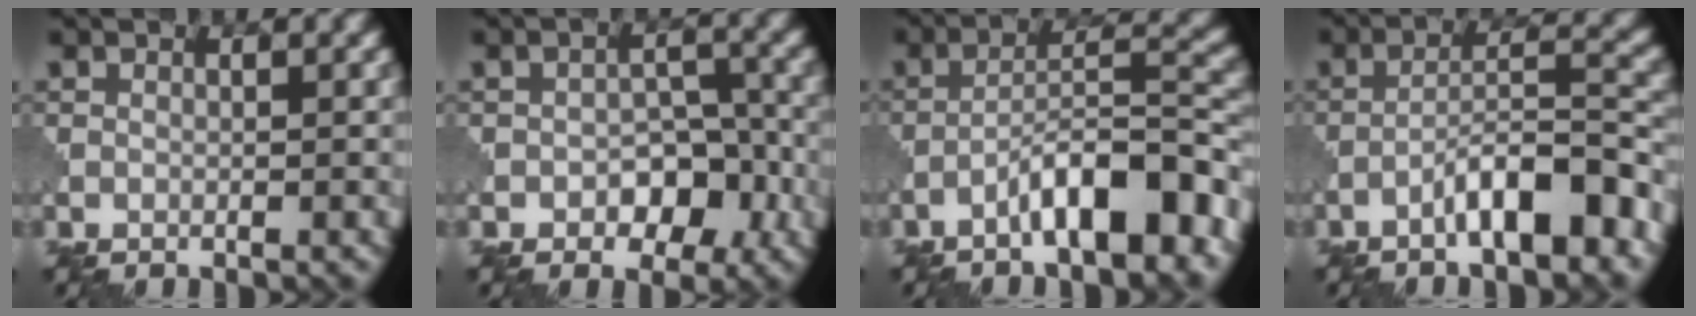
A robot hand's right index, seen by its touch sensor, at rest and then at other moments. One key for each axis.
{"total": 4.5, "fx": -1.8, "fy": 2.9, "fz": 2.9, "tx": -0.030, "ty": 0.003, "tz": -0.026}
{"total": 8.2, "fx": -4.8, "fy": 1.9, "fz": 6.4, "tx": -0.102, "ty": 0.021, "tz": -0.080}
{"total": 6.4, "fx": -3.9, "fy": 1.3, "fz": 4.9, "tx": -0.078, "ty": 0.018, "tz": -0.068}